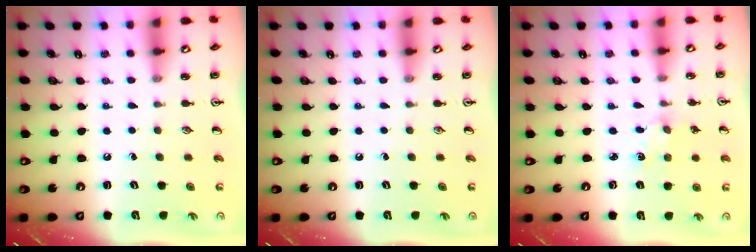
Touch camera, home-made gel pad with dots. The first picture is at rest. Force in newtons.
{"total": 0.0}
{"total": 2.9, "press": 2.9, "slide": 0.4}